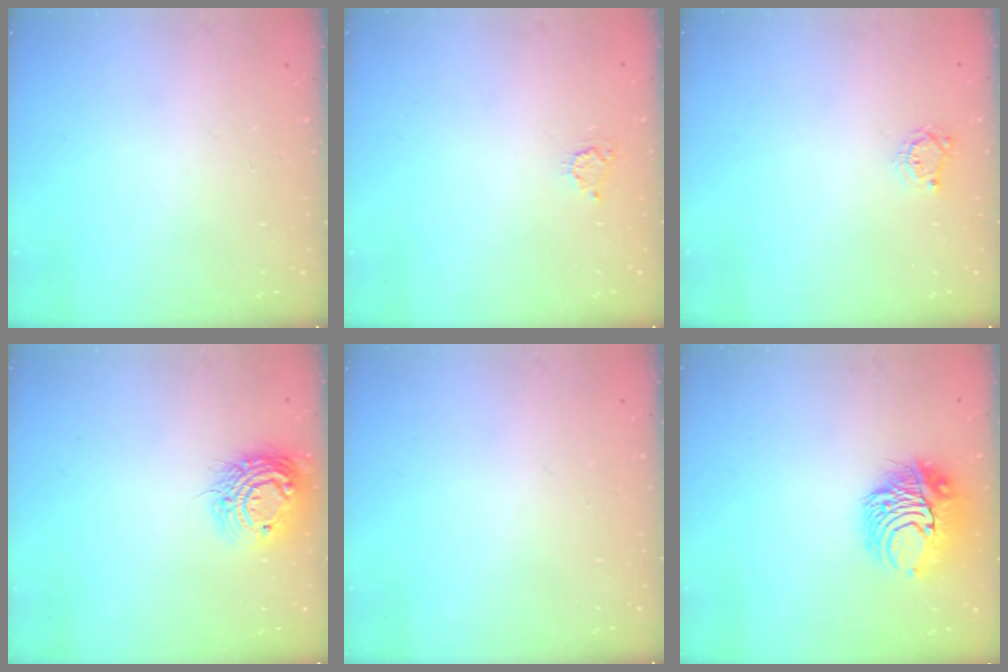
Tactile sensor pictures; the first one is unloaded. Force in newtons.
{"total": 3.6, "press": 3.6, "slide": 0.5}
{"total": 4.1, "press": 4.1, "slide": 0.5}
{"total": 13.3, "press": 13.3, "slide": 0.9}
{"total": 0.0}
{"total": 10.4, "press": 10.4, "slide": 0.6}